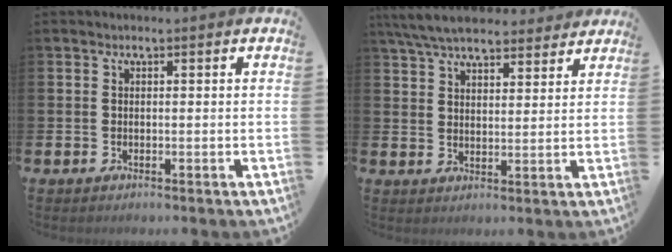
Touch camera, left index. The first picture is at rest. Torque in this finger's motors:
{"motor_torque": [1.09, -1.05, 0.18, 0.21]}